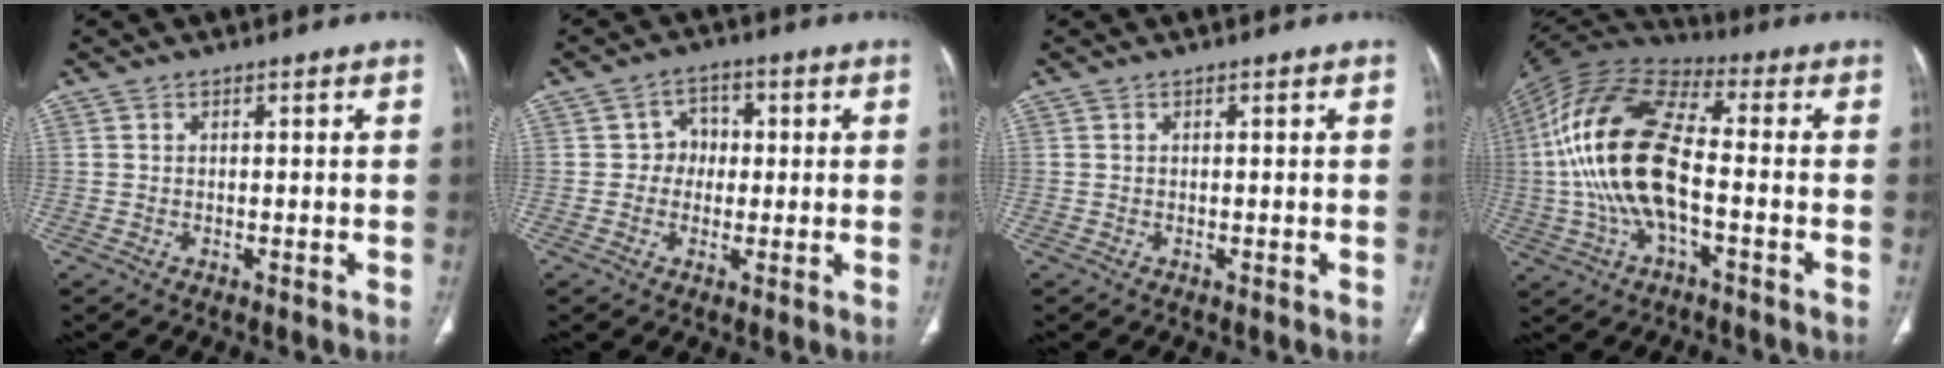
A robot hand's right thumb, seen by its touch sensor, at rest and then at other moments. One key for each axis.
{"total": 4.7, "fx": 0.2, "fy": 4.2, "fz": 2.0, "tx": 0.004, "ty": 0.012, "tz": -0.005}
{"total": 0.0}
{"total": 19.8, "fx": -1.9, "fy": 8.9, "fz": 17.6, "tx": -0.360, "ty": 0.029, "tz": -0.038}